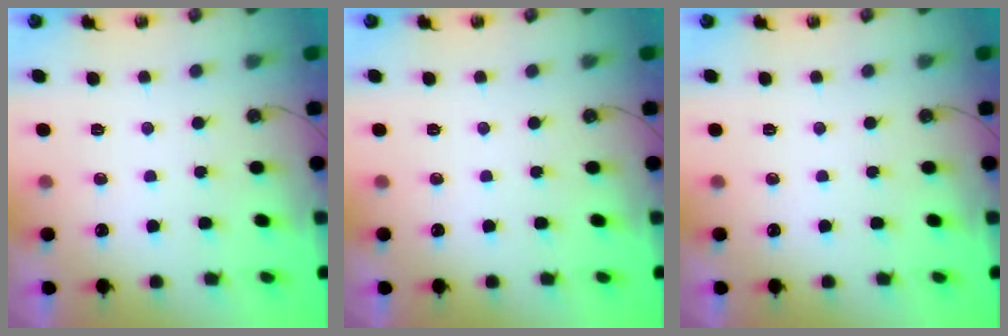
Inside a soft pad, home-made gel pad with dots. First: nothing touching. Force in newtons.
{"total": 0.0}
{"total": 0.0}